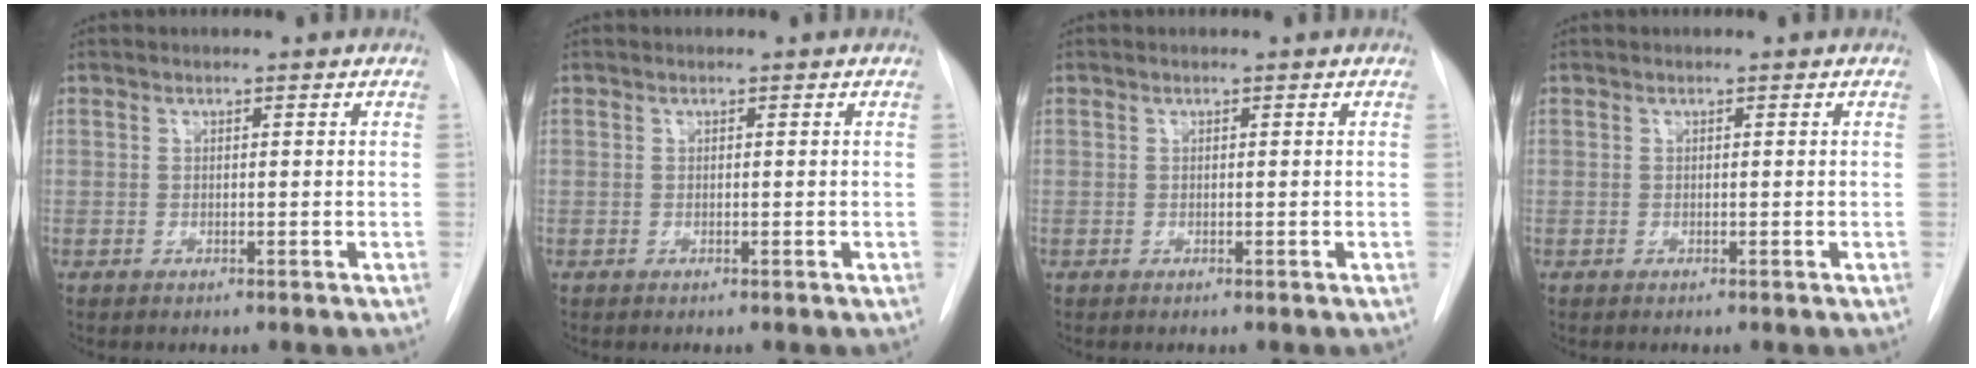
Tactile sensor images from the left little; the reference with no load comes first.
{"total": 0.0}
{"total": 0.0}
{"total": 0.0}